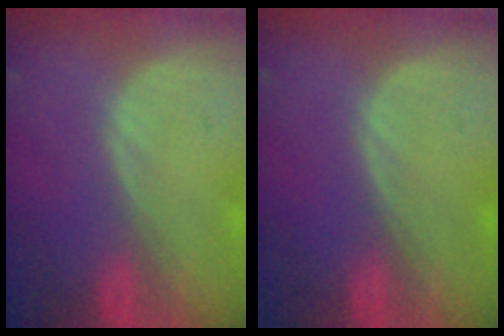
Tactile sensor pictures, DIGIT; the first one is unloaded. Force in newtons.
{"total": 0.0}